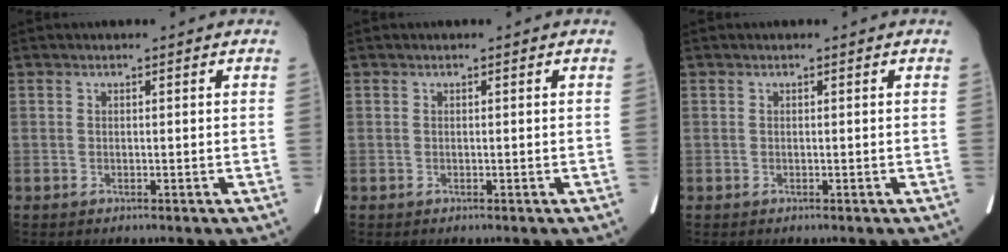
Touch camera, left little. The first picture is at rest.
{"total": 0.0}
{"total": 0.0}